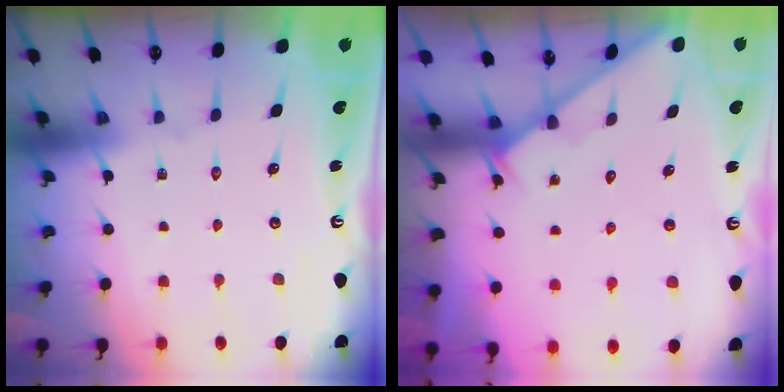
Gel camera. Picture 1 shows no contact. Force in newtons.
{"total": 2.0, "press": 2.0, "slide": 0.1}